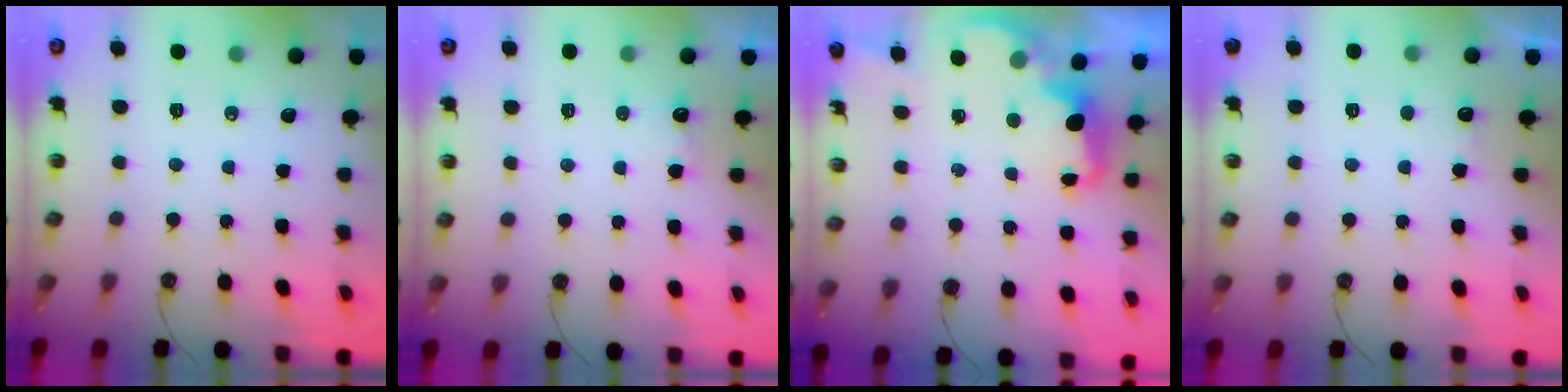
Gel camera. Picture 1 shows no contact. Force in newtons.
{"total": 2.9, "press": 2.7, "slide": 0.9}
{"total": 2.7, "press": 2.6, "slide": 0.7}
{"total": 3.7, "press": 3.5, "slide": 1.1}